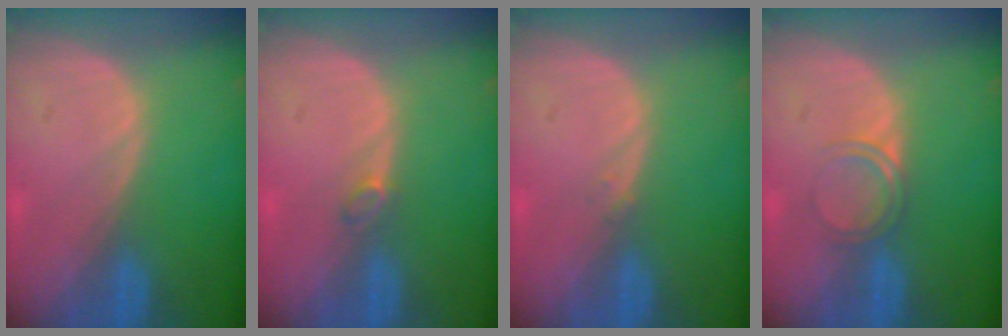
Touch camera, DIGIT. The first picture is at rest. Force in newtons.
{"total": 1.2, "press": 1.2, "slide": 0.4}
{"total": 0.6, "press": 0.5, "slide": 0.3}
{"total": 2.8, "press": 2.8, "slide": 0.2}